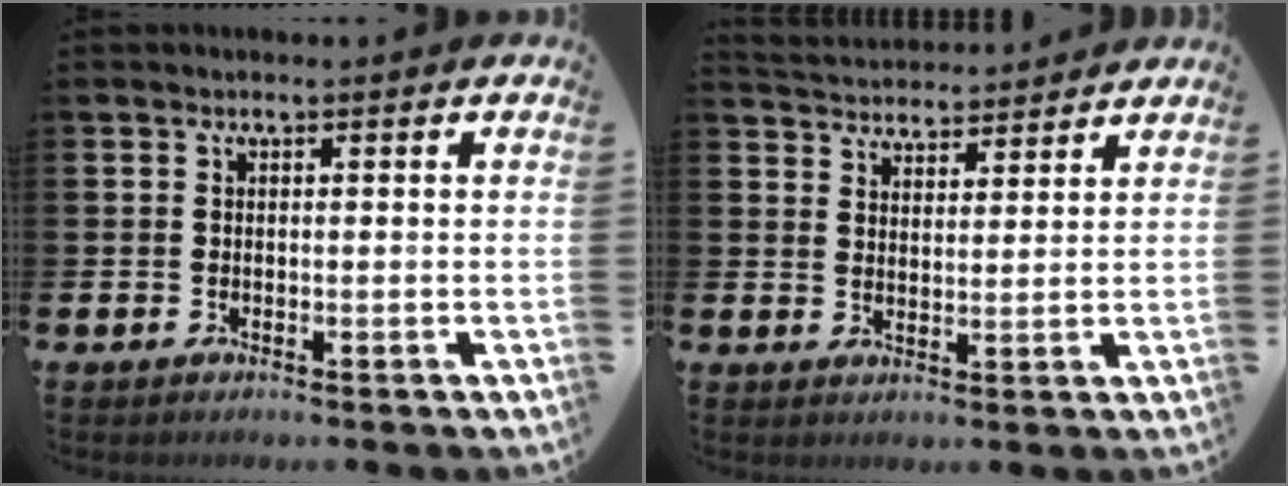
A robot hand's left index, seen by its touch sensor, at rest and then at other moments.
{"total": 4.2, "force": [4.2, 0.6, -0.4], "torque": [-0.015, -0.024, 0.076]}